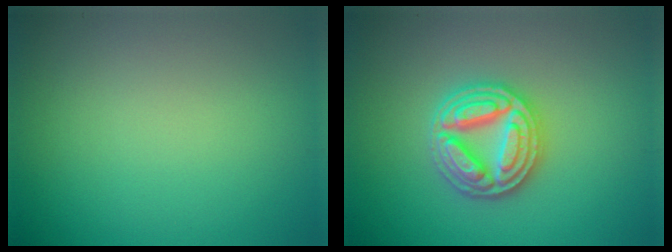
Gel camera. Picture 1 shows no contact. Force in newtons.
{"total": 4.5, "press": 4.4, "slide": 0.7}